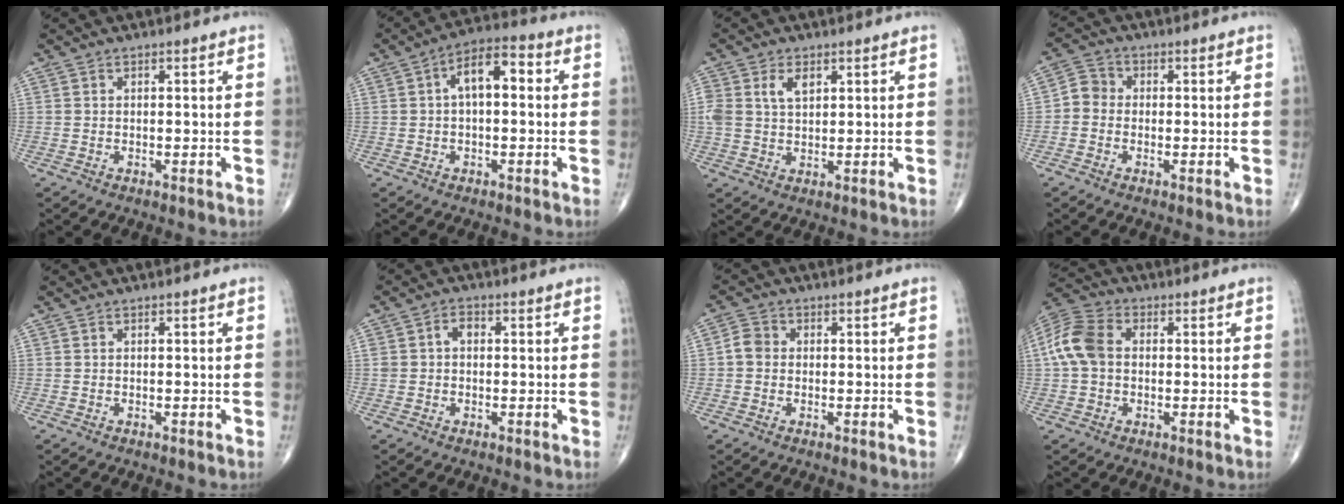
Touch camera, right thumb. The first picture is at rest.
{"total": 9.9, "force": [1.2, 5.0, 8.5], "torque": [-0.126, 0.035, 0.008]}
{"total": 5.1, "force": [2.0, 3.2, 3.6], "torque": [-0.068, 0.002, 0.042]}
{"total": 3.6, "force": [-0.7, 3.2, 1.5], "torque": [-0.012, 0.009, -0.028]}
{"total": 0.0}
{"total": 2.7, "force": [0.2, 2.0, 1.7], "torque": [-0.023, 0.013, 0.002]}
{"total": 3.0, "force": [-0.1, 2.6, 1.5], "torque": [-0.020, 0.008, -0.009]}
{"total": 9.4, "force": [0.5, 6.7, 6.5], "torque": [-0.138, 0.026, 0.002]}